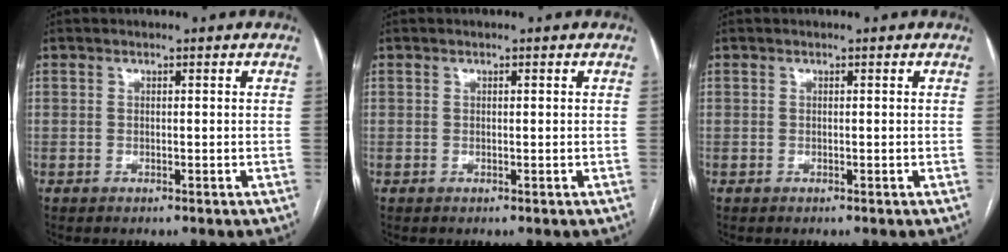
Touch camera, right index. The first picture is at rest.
{"total": 0.0}
{"total": 0.0}